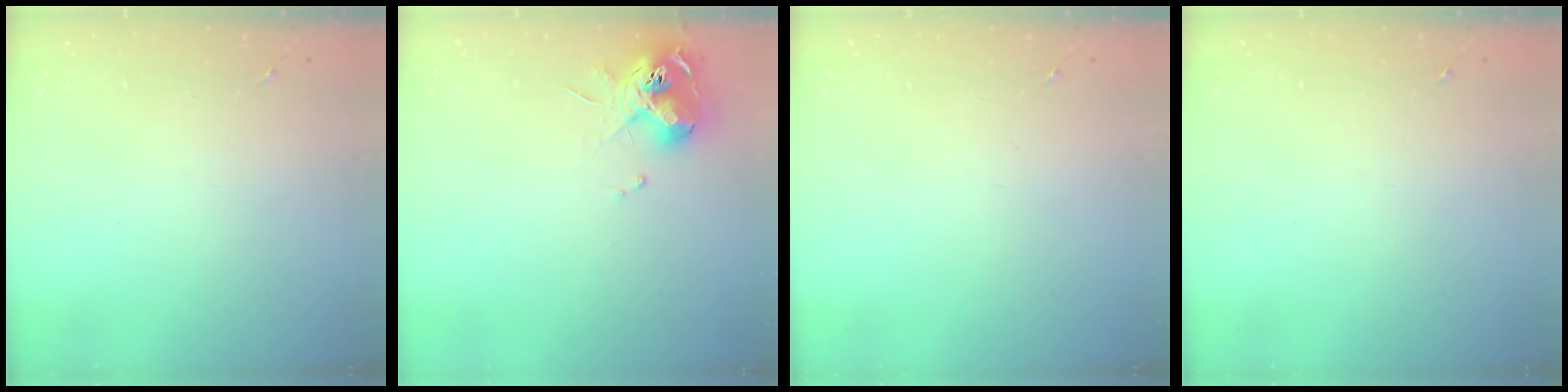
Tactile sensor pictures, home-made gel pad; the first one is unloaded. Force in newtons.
{"total": 10.7, "press": 10.6, "slide": 0.9}
{"total": 0.0}
{"total": 0.0}